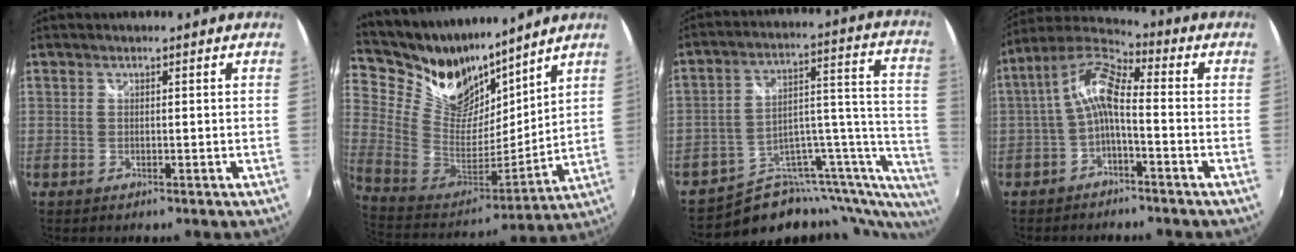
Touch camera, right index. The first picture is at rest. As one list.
[{"total": 20.7, "force": [16.4, 9.5, 8.3], "torque": [-0.204, -0.003, 0.310]}, {"total": 18.6, "force": [-14.8, 6.7, 9.0], "torque": [-0.066, 0.034, -0.232]}, {"total": 8.0, "force": [-1.1, 2.7, 7.4], "torque": [-0.165, 0.022, -0.024]}]